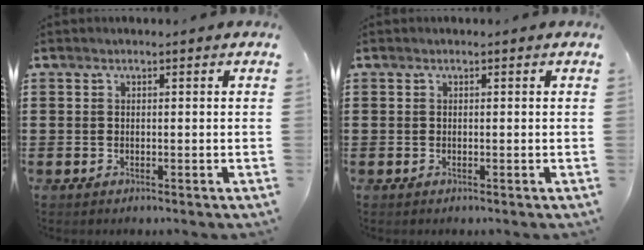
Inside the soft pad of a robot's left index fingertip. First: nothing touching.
{"total": 0.0}